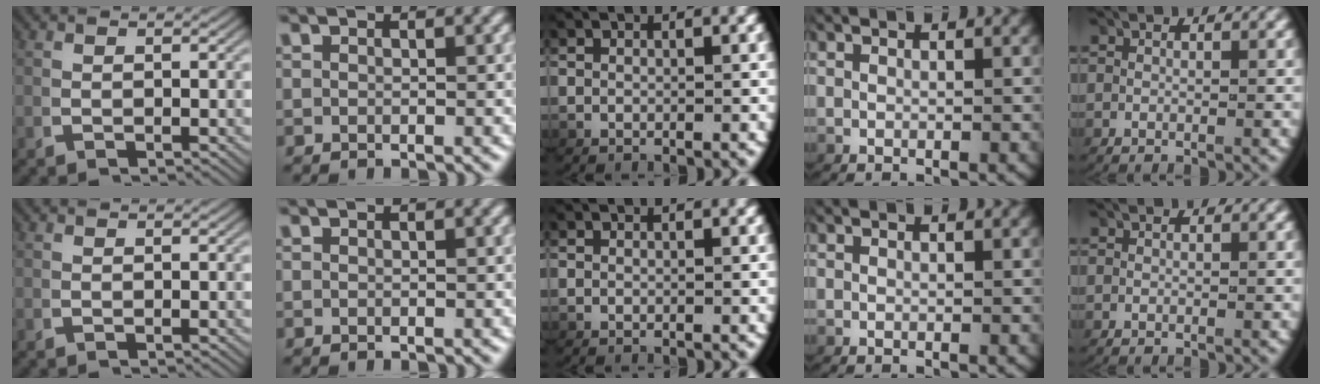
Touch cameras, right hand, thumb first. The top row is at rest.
{}